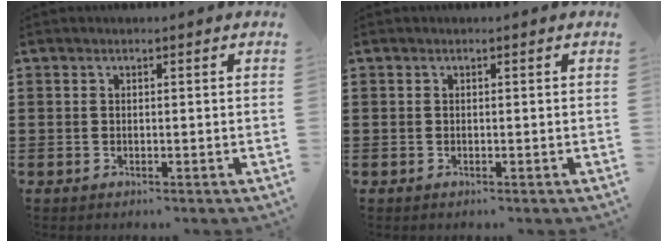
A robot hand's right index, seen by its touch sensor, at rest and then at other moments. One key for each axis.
{"total": 0.0}